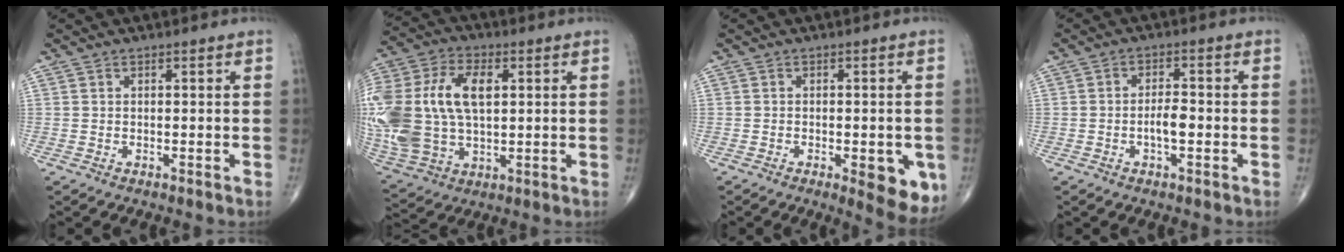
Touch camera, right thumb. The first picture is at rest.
{"total": 26.2, "force": [3.3, 16.1, 20.4], "torque": [-0.486, 0.017, 0.073]}
{"total": 8.4, "force": [-2.7, 3.1, 7.4], "torque": [-0.072, -0.009, -0.027]}
{"total": 3.7, "force": [-1.0, 1.5, 3.2], "torque": [-0.052, 0.010, -0.020]}